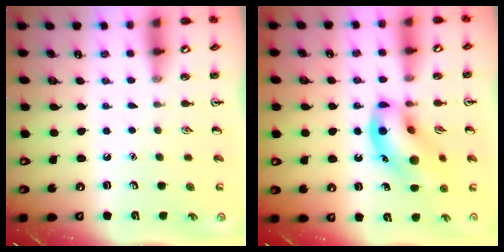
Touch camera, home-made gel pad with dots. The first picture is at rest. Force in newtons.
{"total": 13.8, "press": 13.6, "slide": 1.9}